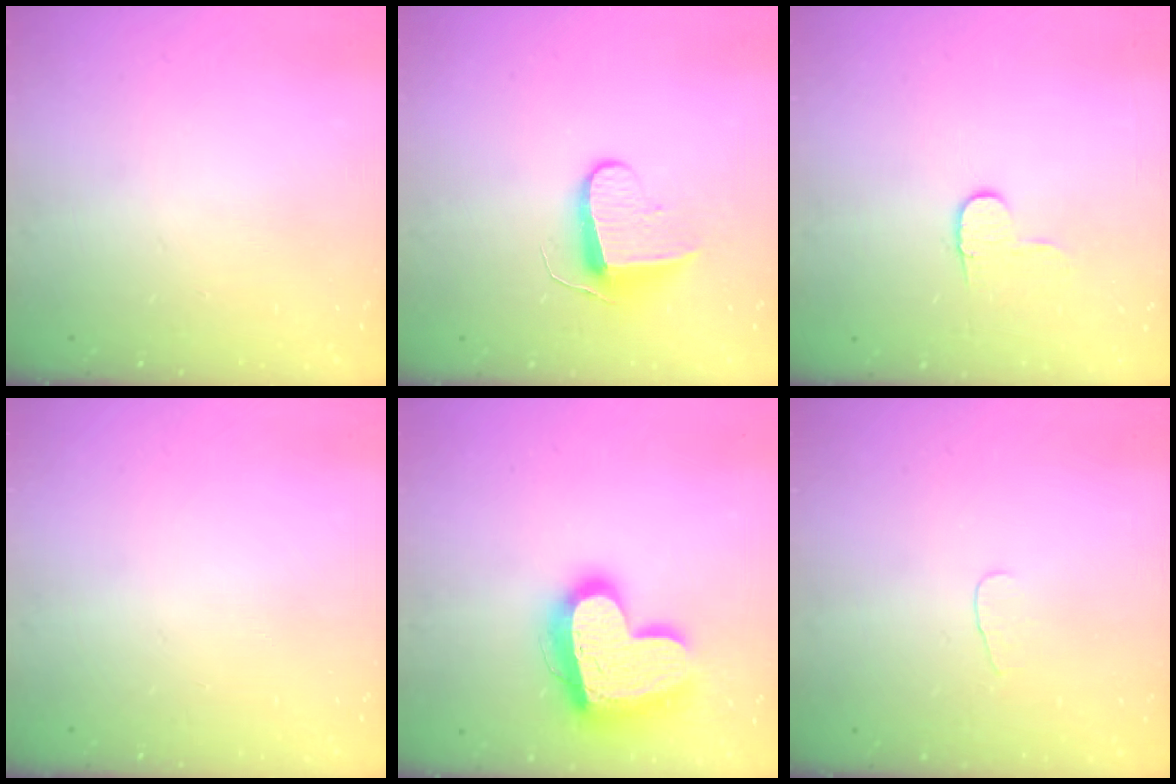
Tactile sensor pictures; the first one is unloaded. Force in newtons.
{"total": 9.6, "press": 9.5, "slide": 0.7}
{"total": 4.9, "press": 4.9, "slide": 0.5}
{"total": 0.0}
{"total": 19.9, "press": 19.9, "slide": 1.1}
{"total": 2.8, "press": 2.8, "slide": 0.3}